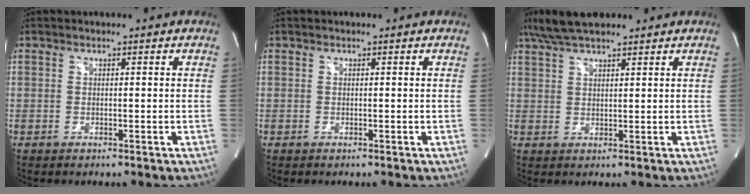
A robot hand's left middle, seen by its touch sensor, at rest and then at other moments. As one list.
[{"total": 0.0}, {"total": 7.8, "force": [6.2, 1.7, 4.4], "torque": [-0.085, 0.028, 0.114]}]